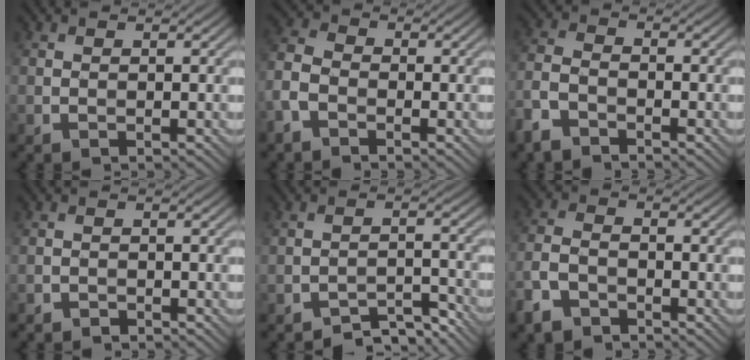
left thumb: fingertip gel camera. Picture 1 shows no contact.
{"total": 4.8, "force": [-2.7, 2.9, 2.8], "torque": [-0.079, 0.000, -0.072]}
{"total": 5.3, "force": [-3.9, 2.5, 2.6], "torque": [-0.064, -0.004, -0.093]}
{"total": 1.0, "force": [-1.0, 0.4, 0.1], "torque": [-0.001, -0.002, -0.021]}
{"total": 4.7, "force": [-4.3, 1.1, 1.6], "torque": [-0.019, 0.008, -0.067]}
{"total": 5.4, "force": [-3.8, 2.8, 2.5], "torque": [-0.061, -0.004, -0.088]}